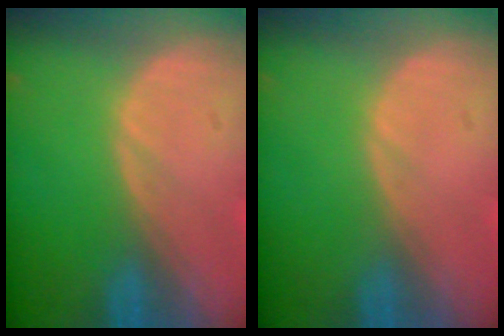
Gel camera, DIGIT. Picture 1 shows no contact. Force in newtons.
{"total": 0.0}